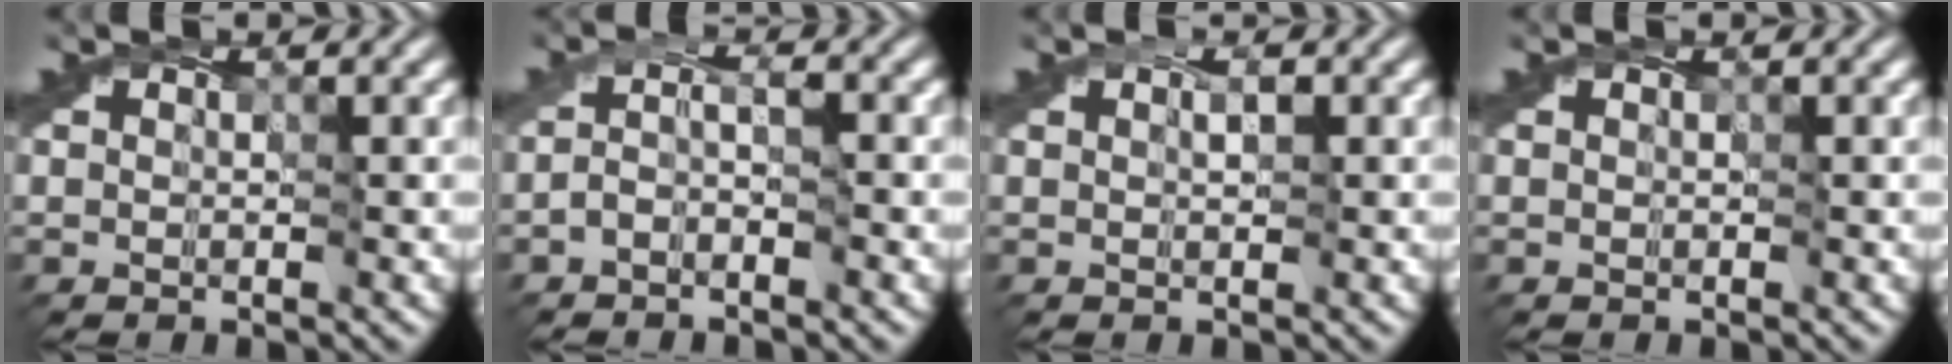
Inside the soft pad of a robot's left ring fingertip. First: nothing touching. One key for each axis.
{"total": 1.4, "fx": -0.8, "fy": 0.4, "fz": 1.0, "tx": -0.025, "ty": 0.007, "tz": -0.025}
{"total": 0.8, "fx": 0.2, "fy": 0.3, "fz": 0.7, "tx": -0.011, "ty": 0.003, "tz": 0.004}
{"total": 0.0}